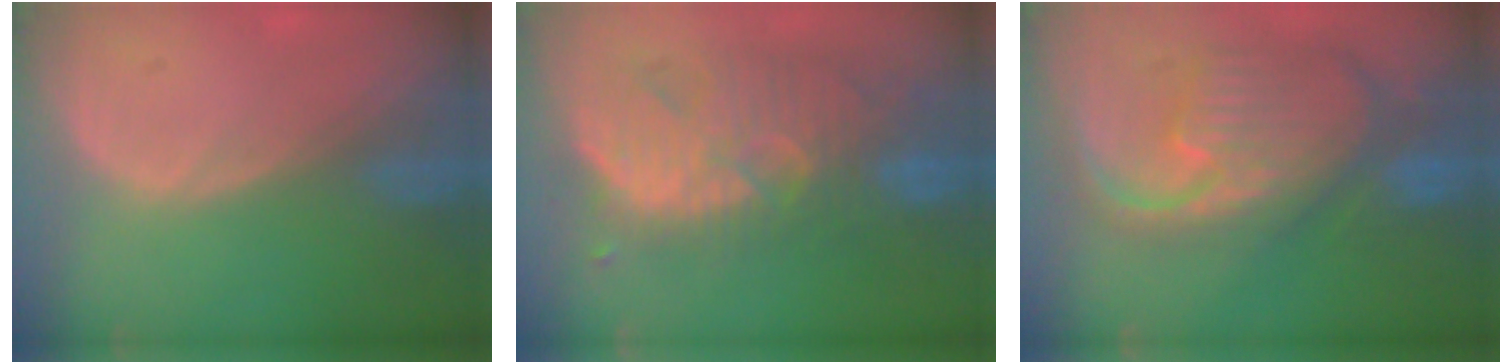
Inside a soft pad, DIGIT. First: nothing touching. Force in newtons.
{"total": 11.0, "press": 10.5, "slide": 3.0}
{"total": 12.2, "press": 10.5, "slide": 6.2}